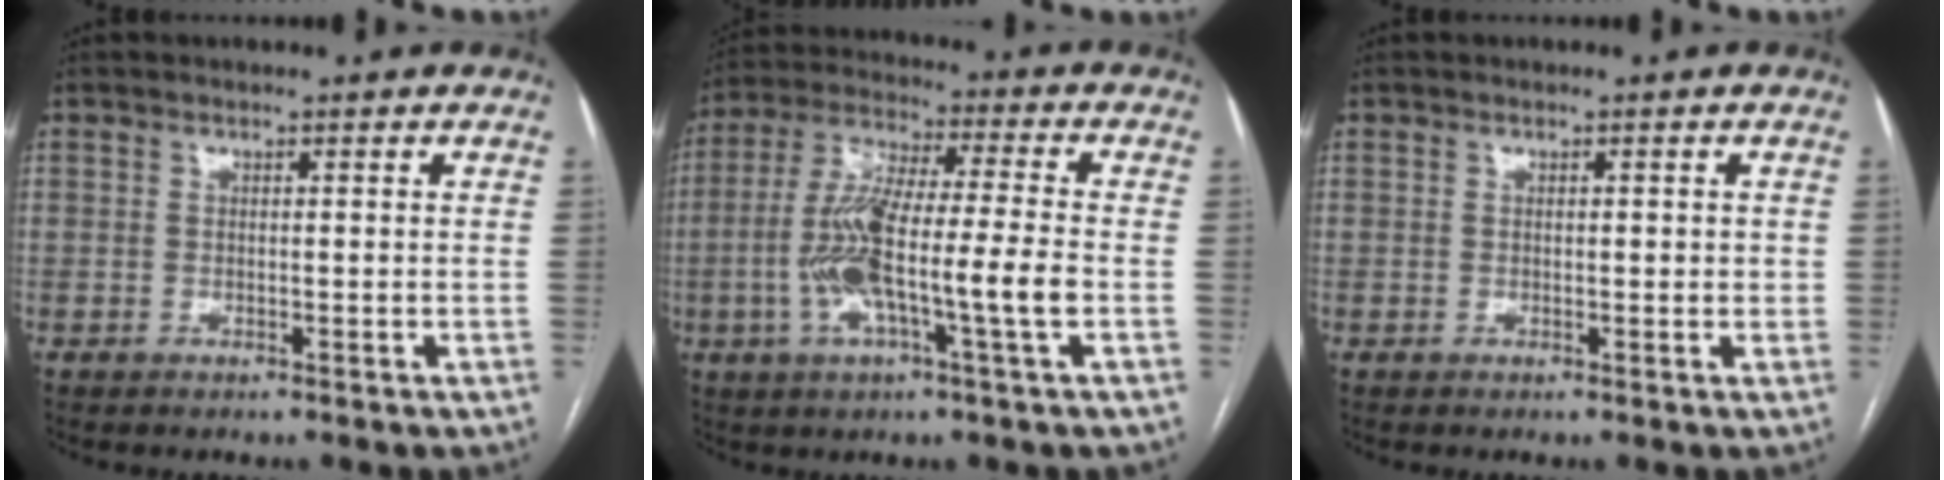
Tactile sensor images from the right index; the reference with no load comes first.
{"total": 13.7, "force": [-3.0, 0.7, 13.3], "torque": [-0.264, 0.005, -0.061]}
{"total": 1.3, "force": [0.2, 0.6, 1.1], "torque": [-0.015, 0.000, 0.003]}